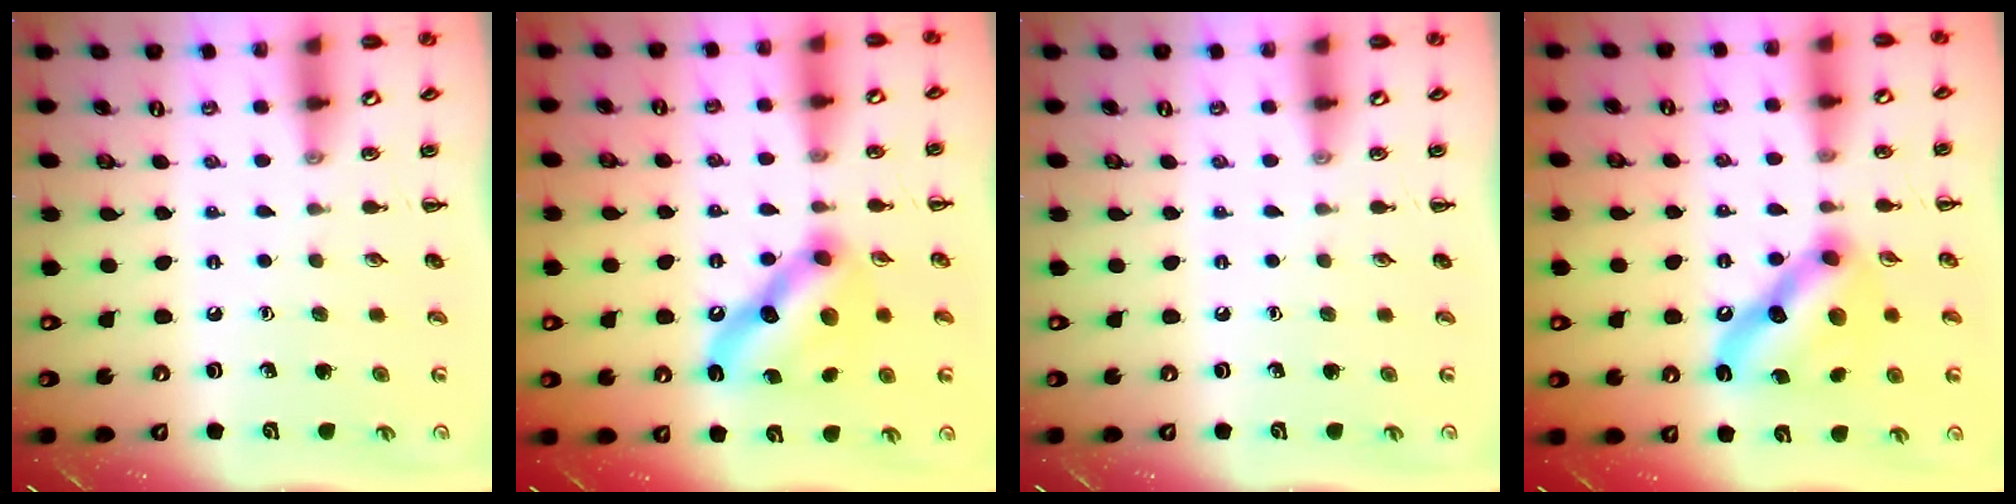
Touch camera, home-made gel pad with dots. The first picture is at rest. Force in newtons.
{"total": 13.8, "press": 13.7, "slide": 1.3}
{"total": 0.0}
{"total": 13.8, "press": 13.7, "slide": 1.3}